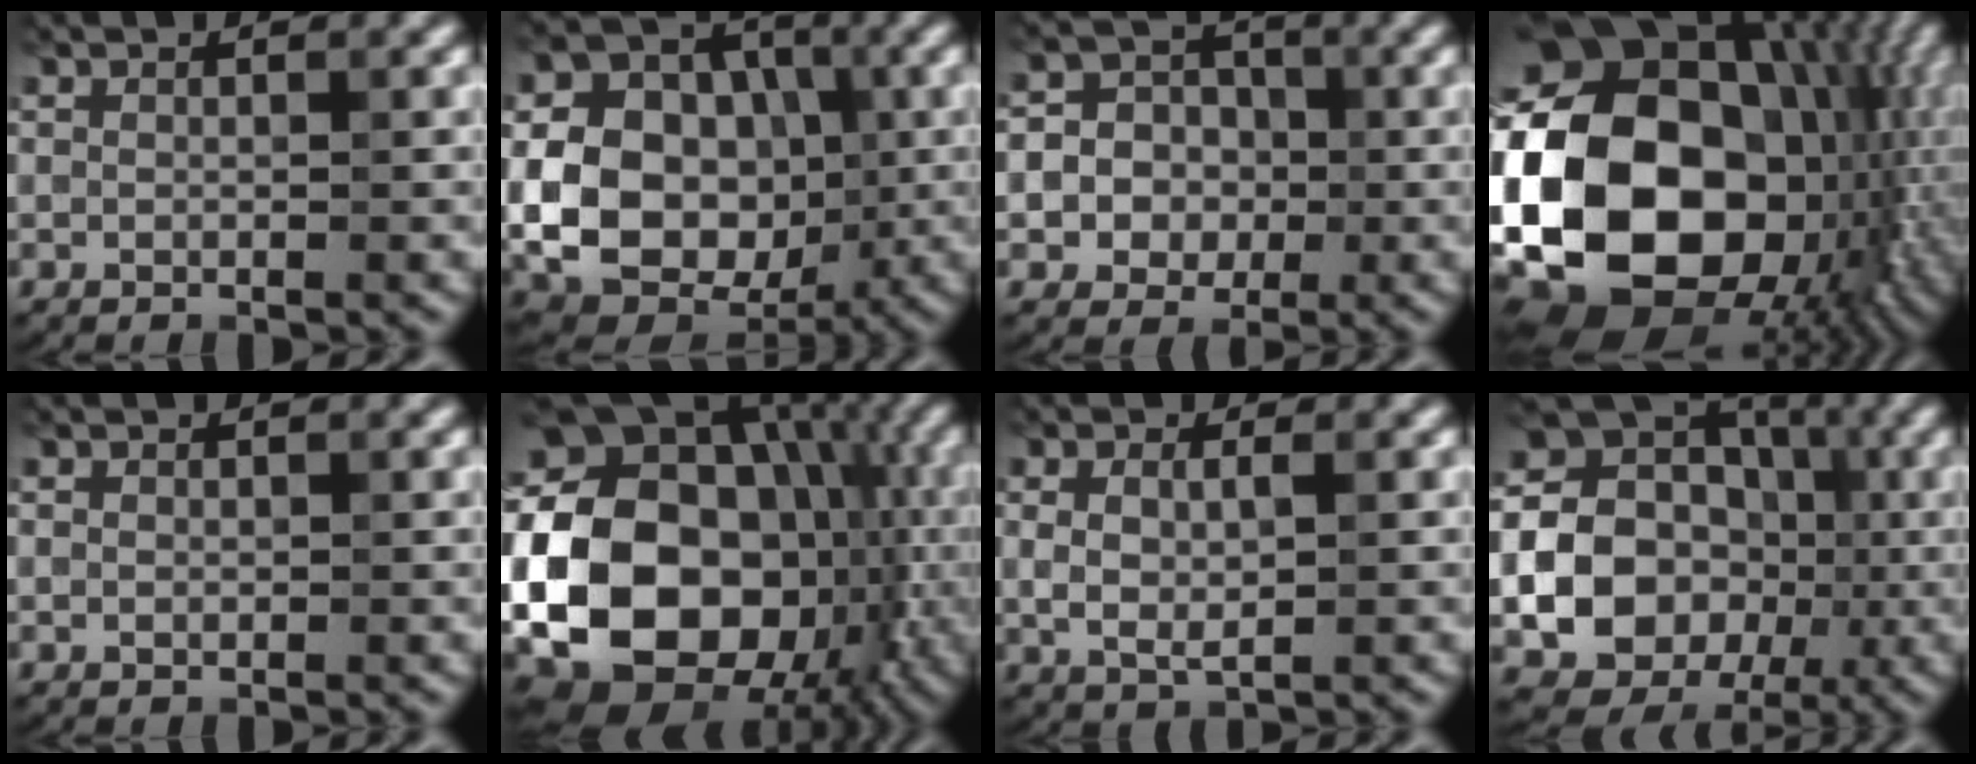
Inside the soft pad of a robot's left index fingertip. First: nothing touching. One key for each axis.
{"total": 13.0, "fx": -1.4, "fy": 10.1, "fz": 8.1, "tx": -0.146, "ty": -0.003, "tz": -0.030}
{"total": 5.3, "fx": -0.8, "fy": 4.9, "fz": 1.9, "tx": -0.015, "ty": 0.019, "tz": -0.036}
{"total": 23.4, "fx": -2.5, "fy": 17.2, "fz": 15.7, "tx": -0.330, "ty": -0.015, "tz": -0.031}
{"total": 0.6, "fx": 0.0, "fy": 0.5, "fz": 0.3, "tx": -0.002, "ty": -0.002, "tz": 0.000}
{"total": 22.1, "fx": -3.1, "fy": 17.5, "fz": 13.2, "tx": -0.215, "ty": -0.005, "tz": -0.078}
{"total": 3.2, "fx": 0.3, "fy": 1.7, "fz": 2.7, "tx": -0.059, "ty": -0.003, "tz": 0.008}
{"total": 21.5, "fx": -1.9, "fy": 19.9, "fz": 7.9, "tx": -0.152, "ty": -0.001, "tz": -0.069}